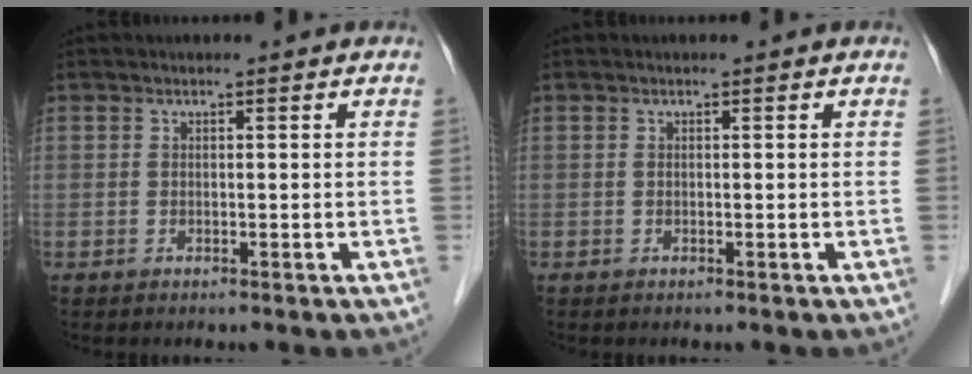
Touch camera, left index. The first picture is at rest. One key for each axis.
{"total": 0.0}